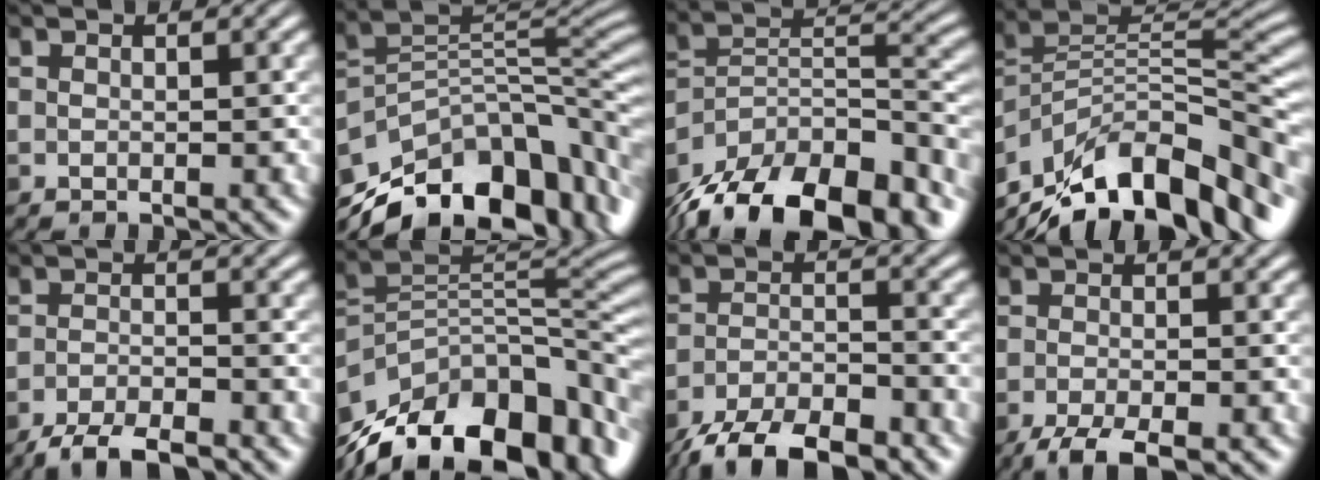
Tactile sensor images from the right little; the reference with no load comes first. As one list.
[{"total": 13.6, "force": [-10.6, 5.9, 6.1], "torque": [-0.125, 0.012, -0.179]}, {"total": 18.0, "force": [-15.2, 6.7, 7.0], "torque": [-0.151, -0.012, -0.229]}, {"total": 14.0, "force": [-11.1, 5.1, 6.8], "torque": [-0.131, 0.029, -0.192]}, {"total": 4.3, "force": [-3.9, 0.3, 1.9], "torque": [-0.042, -0.002, -0.078]}, {"total": 14.0, "force": [-10.2, 6.1, 7.4], "torque": [-0.135, 0.021, -0.182]}, {"total": 6.5, "force": [-5.9, 1.1, 2.7], "torque": [-0.052, -0.002, -0.111]}, {"total": 4.4, "force": [-3.0, 1.1, 3.0], "torque": [-0.065, -0.005, -0.058]}]